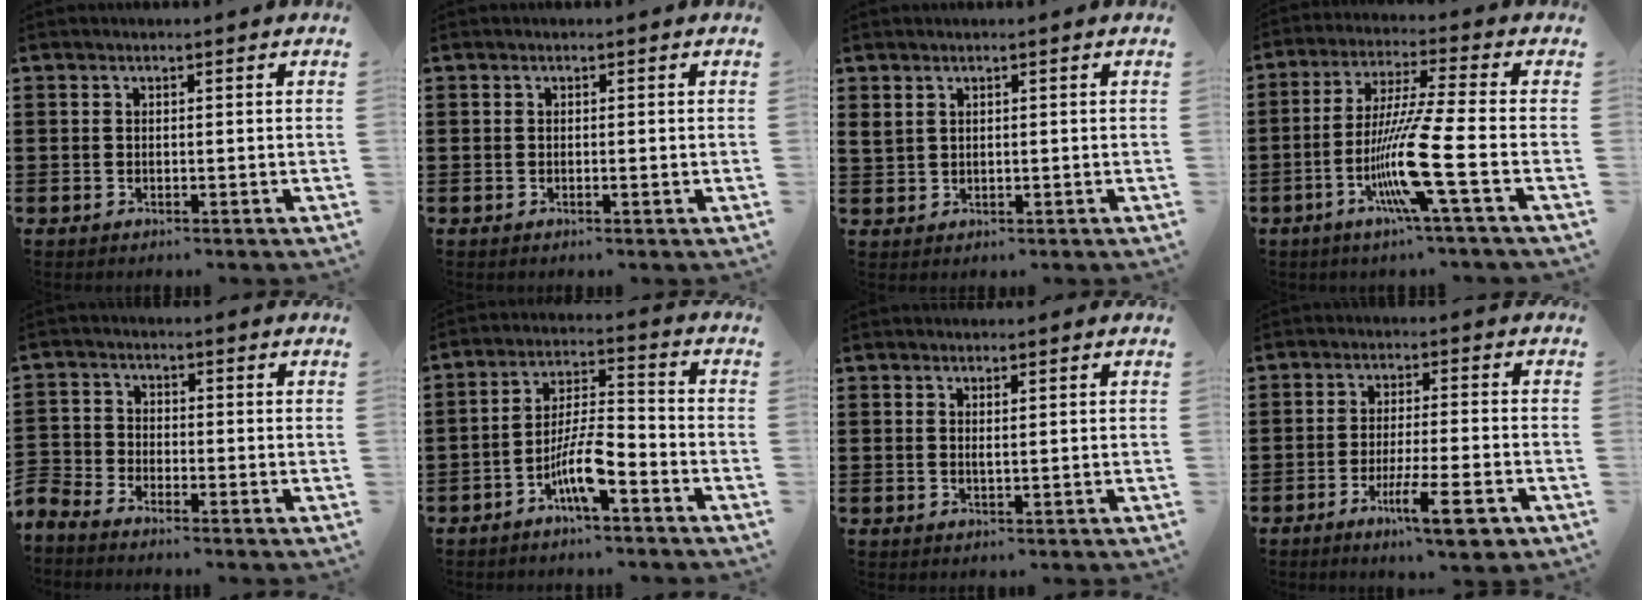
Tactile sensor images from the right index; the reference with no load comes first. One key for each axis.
{"total": 0.5, "fx": -0.1, "fy": 0.0, "fz": 0.5, "tx": -0.009, "ty": -0.004, "tz": -0.001}
{"total": 1.3, "fx": 1.0, "fy": 0.6, "fz": 0.6, "tx": -0.016, "ty": 0.002, "tz": 0.019}
{"total": 11.8, "fx": -4.1, "fy": -0.5, "fz": 11.1, "tx": -0.227, "ty": -0.018, "tz": -0.086}
{"total": 2.8, "fx": -2.8, "fy": 0.2, "fz": -0.1, "tx": -0.021, "ty": -0.007, "tz": -0.065}
{"total": 8.0, "fx": -4.4, "fy": 2.0, "fz": 6.4, "tx": -0.131, "ty": 0.004, "tz": -0.082}
{"total": 0.8, "fx": 0.4, "fy": 0.0, "fz": 0.7, "tx": -0.014, "ty": -0.001, "tz": 0.007}
{"total": 9.1, "fx": -4.8, "fy": 1.5, "fz": 7.5, "tx": -0.129, "ty": -0.003, "tz": -0.081}